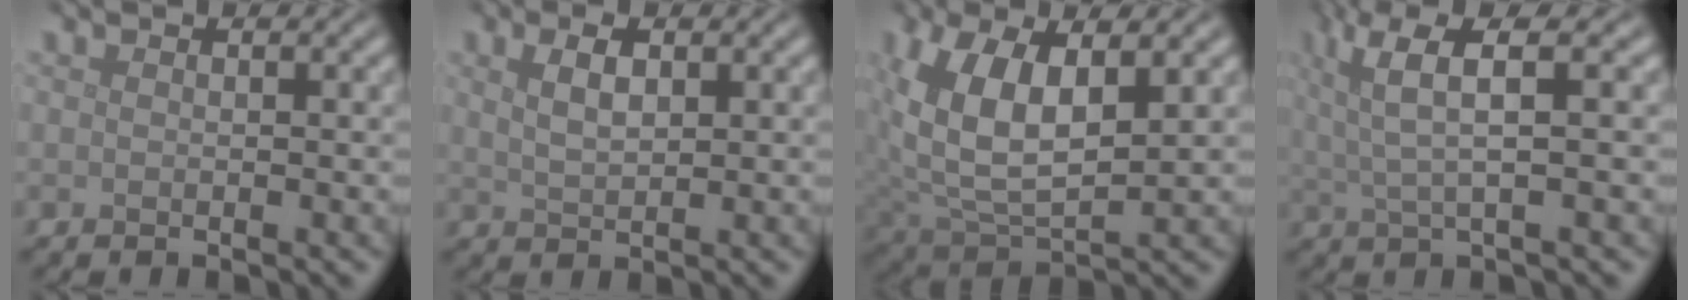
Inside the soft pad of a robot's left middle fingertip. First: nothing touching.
{"total": 2.6, "force": [1.1, 1.1, 2.0], "torque": [-0.044, 0.001, 0.024]}
{"total": 7.4, "force": [2.2, 3.8, 5.9], "torque": [-0.135, -0.004, 0.043]}
{"total": 5.3, "force": [2.3, 1.1, 4.6], "torque": [-0.093, 0.009, 0.045]}